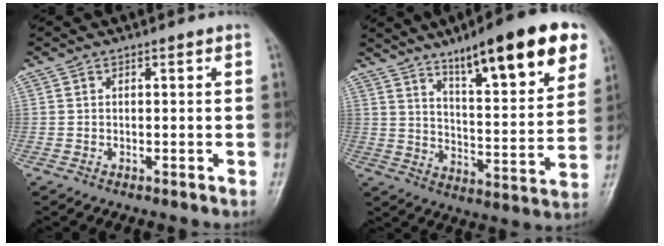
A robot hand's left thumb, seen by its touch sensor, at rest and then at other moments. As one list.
[{"total": 21.6, "force": [12.7, 5.1, 16.6], "torque": [-0.209, -0.042, 0.194]}]